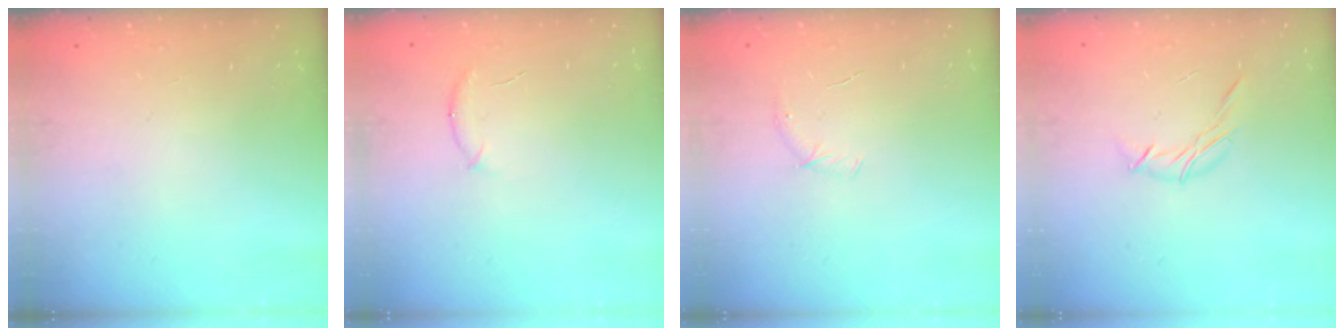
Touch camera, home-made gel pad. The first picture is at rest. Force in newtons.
{"total": 6.3, "press": 6.1, "slide": 1.8}
{"total": 4.2, "press": 4.1, "slide": 1.2}
{"total": 6.9, "press": 6.7, "slide": 1.7}